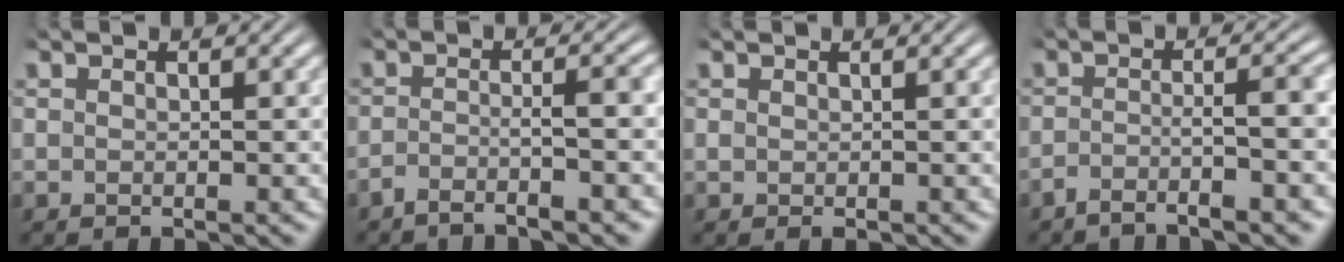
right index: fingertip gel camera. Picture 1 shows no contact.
{"total": 3.3, "force": [-2.7, 0.2, 1.9], "torque": [-0.026, -0.008, -0.042]}
{"total": 0.6, "force": [-0.4, 0.4, 0.1], "torque": [-0.003, -0.011, 0.002]}
{"total": 3.6, "force": [-2.7, 0.1, 2.4], "torque": [-0.032, -0.009, -0.041]}